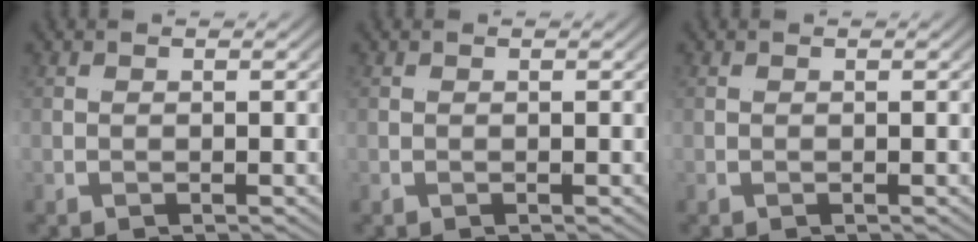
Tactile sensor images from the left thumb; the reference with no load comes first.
{"total": 0.0}
{"total": 0.0}